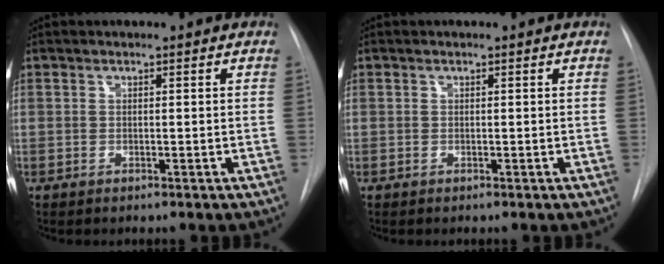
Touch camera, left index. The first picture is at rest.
{"total": 0.0}